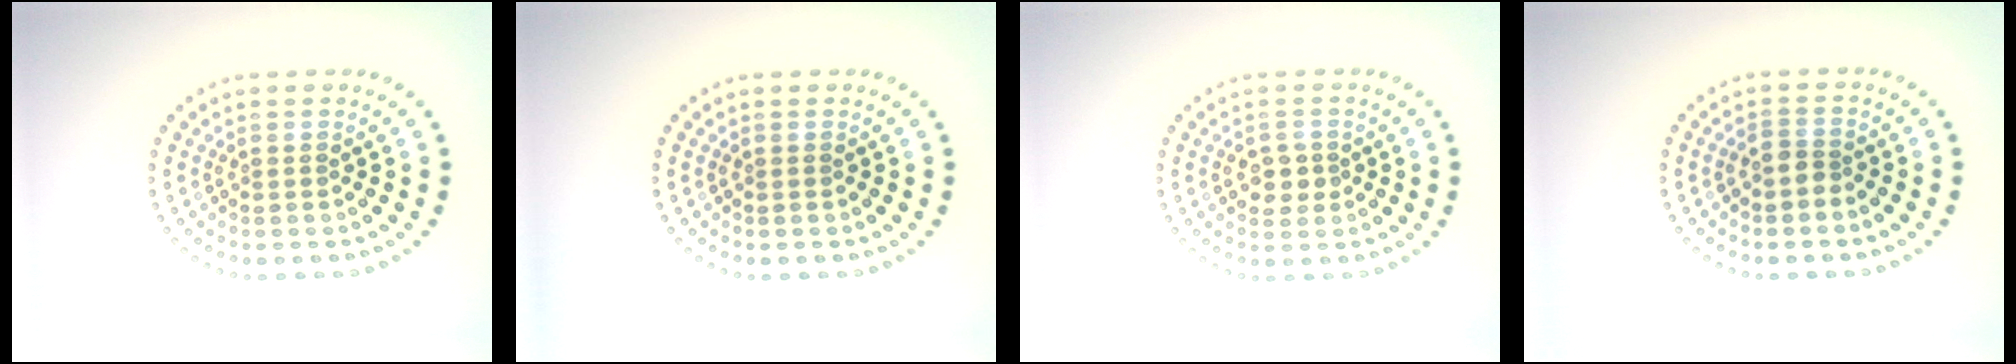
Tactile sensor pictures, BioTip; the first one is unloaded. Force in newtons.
{"total": 0.0}
{"total": 2.1, "press": 2.0, "slide": 0.3}
{"total": 1.6, "press": 1.3, "slide": 0.9}